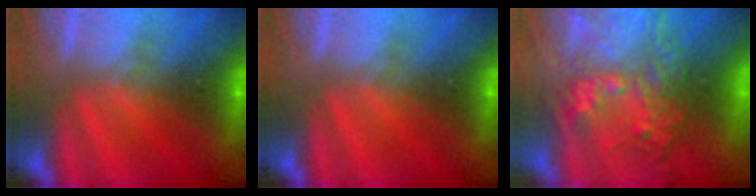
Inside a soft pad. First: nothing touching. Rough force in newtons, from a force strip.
{"total": 0.0}
{"total": 8.0}